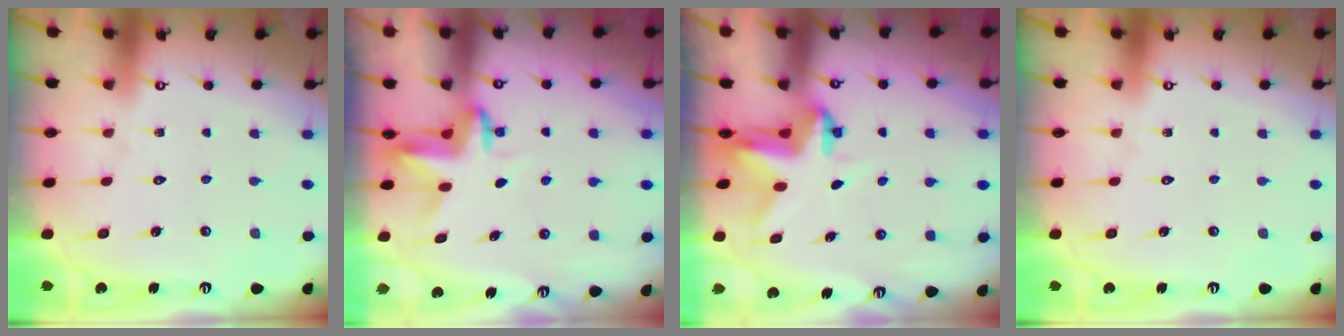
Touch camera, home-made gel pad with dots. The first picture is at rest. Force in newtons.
{"total": 3.6, "press": 3.6, "slide": 0.2}
{"total": 4.4, "press": 4.4, "slide": 0.2}
{"total": 0.0}